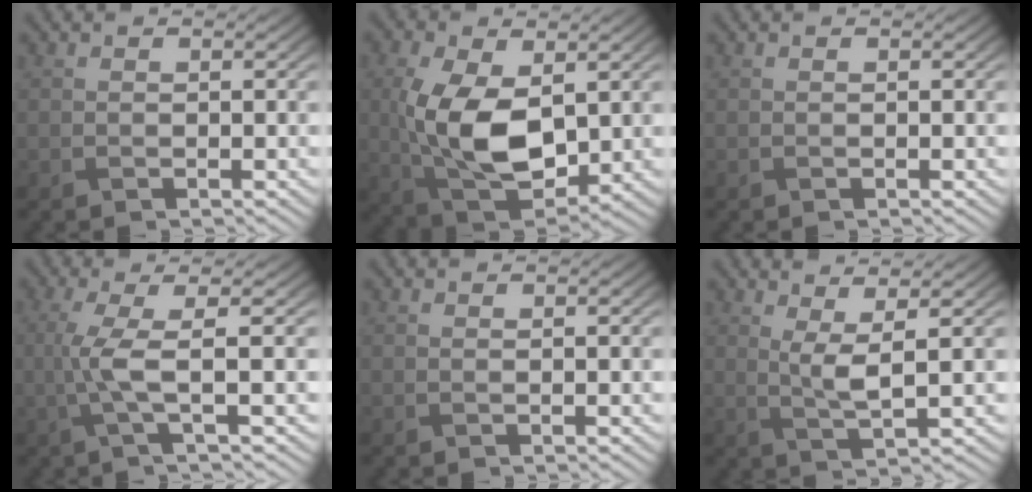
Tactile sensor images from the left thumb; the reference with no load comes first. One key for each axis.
{"total": 11.0, "fx": 0.4, "fy": 6.2, "fz": 9.1, "tx": -0.212, "ty": -0.009, "tz": 0.015}
{"total": 0.0}
{"total": 3.9, "fx": -0.1, "fy": -0.1, "fz": 3.9, "tx": -0.094, "ty": 0.010, "tz": -0.009}
{"total": 0.0}
{"total": 2.9, "fx": 1.4, "fy": -0.1, "fz": 2.5, "tx": -0.064, "ty": -0.003, "tz": 0.030}